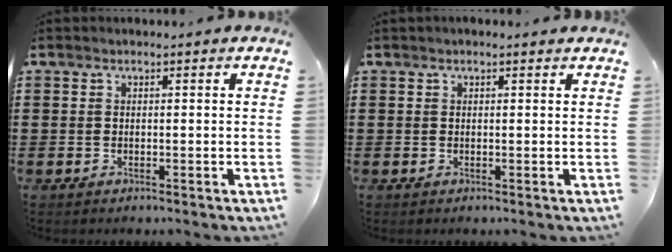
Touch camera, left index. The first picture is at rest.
{"total": 0.6, "force": [0.4, 0.1, 0.4], "torque": [-0.009, 0.001, 0.008]}